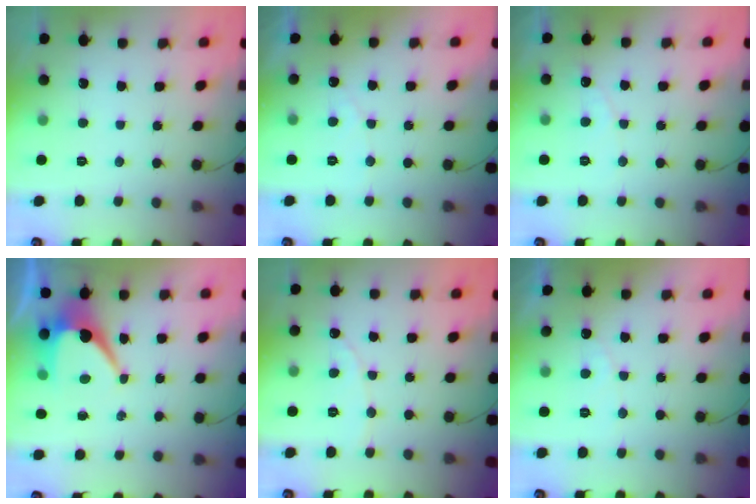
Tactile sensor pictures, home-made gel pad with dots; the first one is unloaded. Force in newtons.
{"total": 3.1, "press": 3.1, "slide": 0.1}
{"total": 2.9, "press": 2.9, "slide": 0.2}
{"total": 7.6, "press": 7.6, "slide": 0.2}
{"total": 2.1, "press": 2.1, "slide": 0.1}
{"total": 4.1, "press": 4.1, "slide": 0.4}